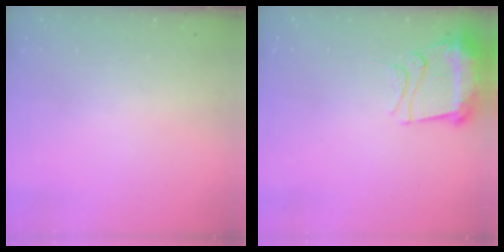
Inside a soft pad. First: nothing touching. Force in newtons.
{"total": 10.8, "press": 10.7, "slide": 1.1}